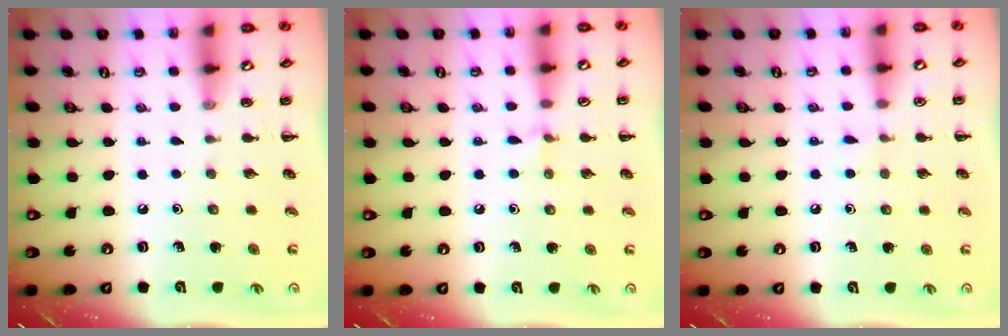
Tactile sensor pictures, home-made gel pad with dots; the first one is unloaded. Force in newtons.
{"total": 4.9, "press": 4.6, "slide": 1.5}
{"total": 4.1, "press": 3.9, "slide": 1.3}